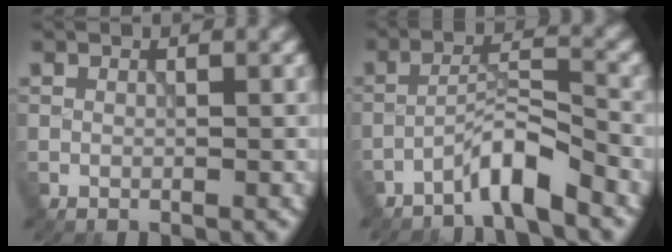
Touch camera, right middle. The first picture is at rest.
{"total": 3.7, "force": [-3.0, 0.3, 2.2], "torque": [-0.037, 0.015, -0.062]}